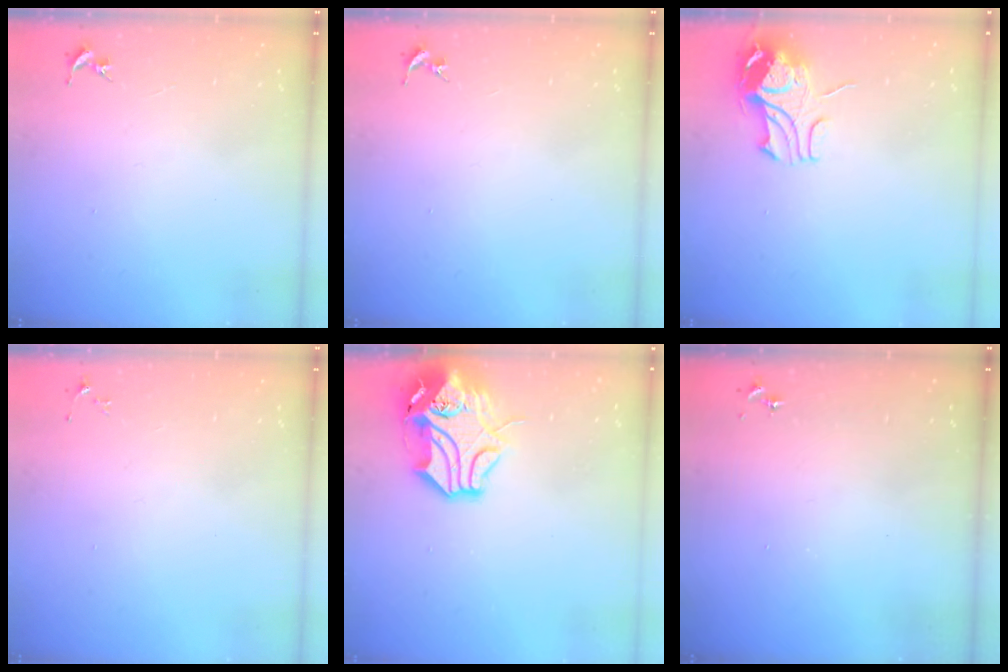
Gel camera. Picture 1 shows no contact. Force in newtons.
{"total": 0.0}
{"total": 9.6, "press": 9.5, "slide": 1.1}
{"total": 3.5, "press": 3.5, "slide": 0.5}
{"total": 14.5, "press": 14.3, "slide": 1.9}
{"total": 0.0}